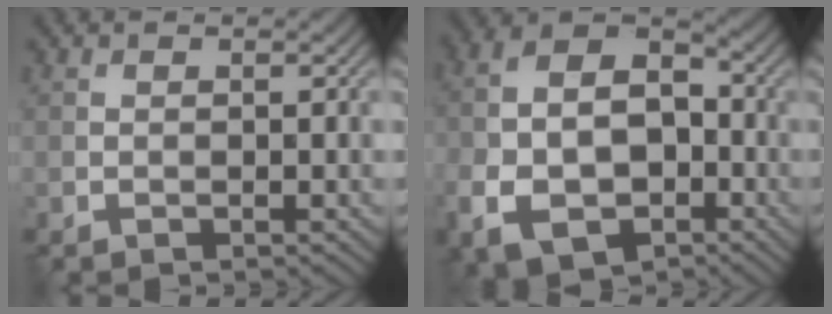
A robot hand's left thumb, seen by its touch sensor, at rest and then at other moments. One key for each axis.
{"total": 12.8, "fx": -4.7, "fy": 8.5, "fz": 8.3, "tx": -0.166, "ty": -0.031, "tz": -0.084}